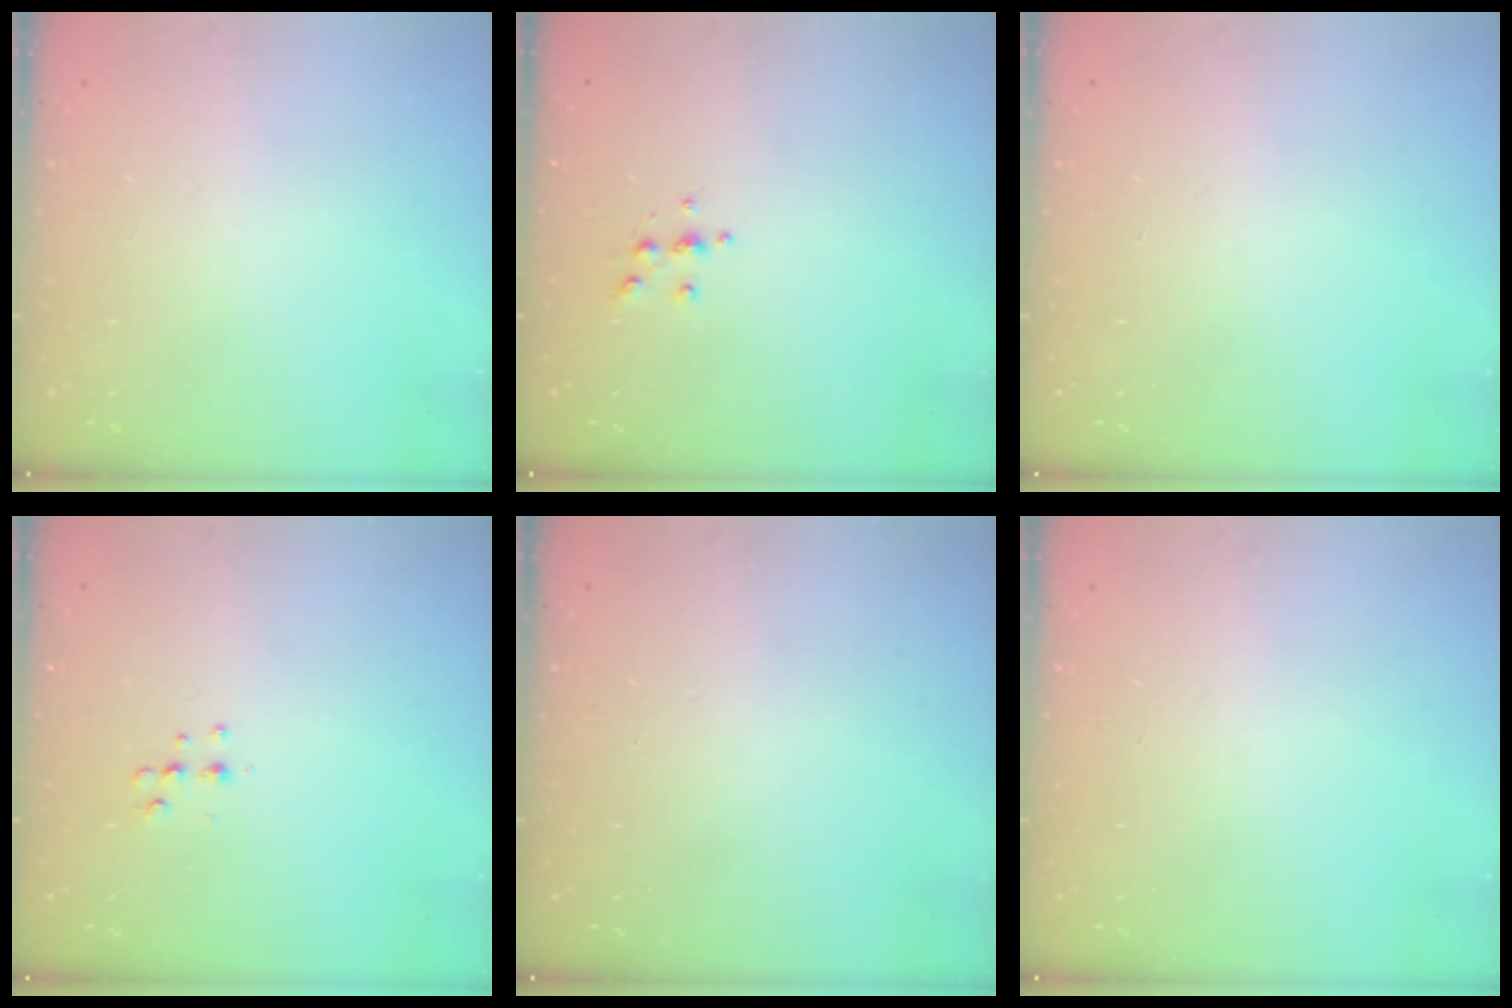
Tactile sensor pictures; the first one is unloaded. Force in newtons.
{"total": 4.3, "press": 4.3, "slide": 0.5}
{"total": 0.0}
{"total": 5.3, "press": 5.2, "slide": 0.8}
{"total": 0.0}
{"total": 0.0}